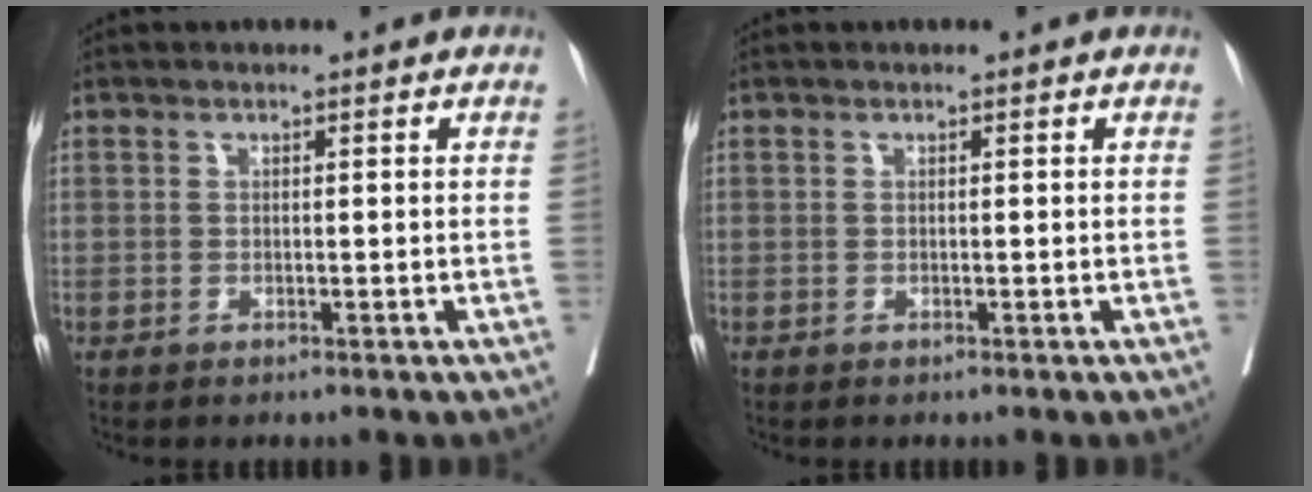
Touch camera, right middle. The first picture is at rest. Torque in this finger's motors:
{"motor_torque": [0.13, -0.42, 0.05, 0.00]}